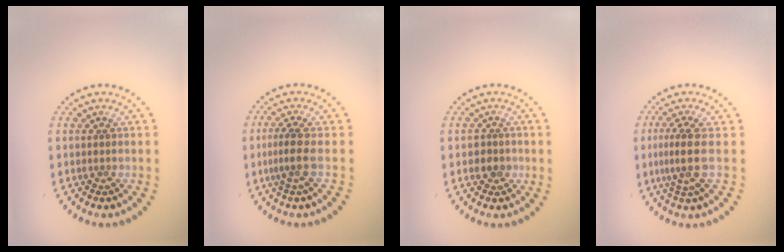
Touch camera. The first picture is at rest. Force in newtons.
{"total": 2.1, "press": 1.3, "slide": 1.6}
{"total": 1.8, "press": 1.6, "slide": 0.7}
{"total": 3.0, "press": 2.5, "slide": 1.7}